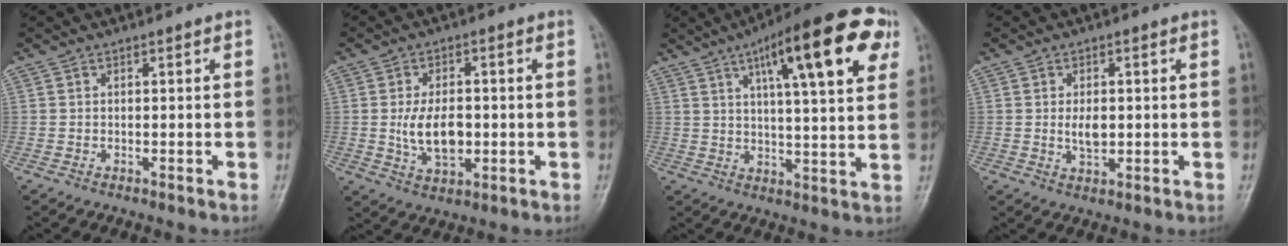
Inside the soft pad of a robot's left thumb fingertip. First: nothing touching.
{"total": 8.2, "force": [-0.6, 4.8, 6.6], "torque": [-0.108, -0.003, -0.004]}
{"total": 19.9, "force": [8.8, 5.0, 17.1], "torque": [-0.225, -0.001, 0.123]}
{"total": 3.8, "force": [0.1, 2.2, 3.1], "torque": [-0.049, -0.005, 0.004]}